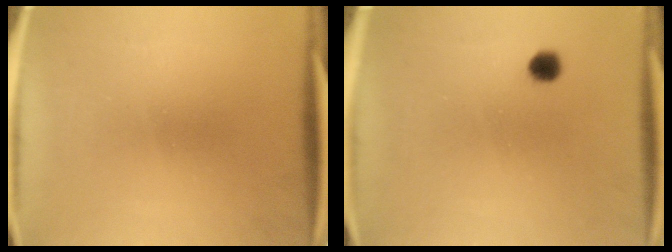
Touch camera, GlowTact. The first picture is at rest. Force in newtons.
{"total": 2.2}